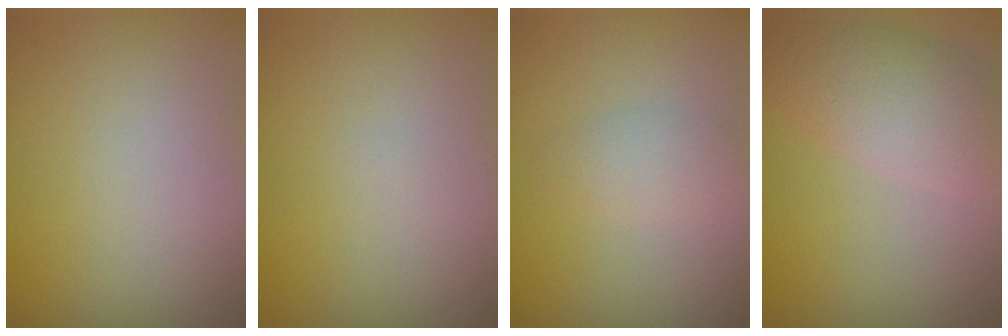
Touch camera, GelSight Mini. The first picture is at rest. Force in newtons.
{"total": 0.0}
{"total": 1.6, "press": 1.6, "slide": 0.2}
{"total": 4.8, "press": 4.8, "slide": 0.3}